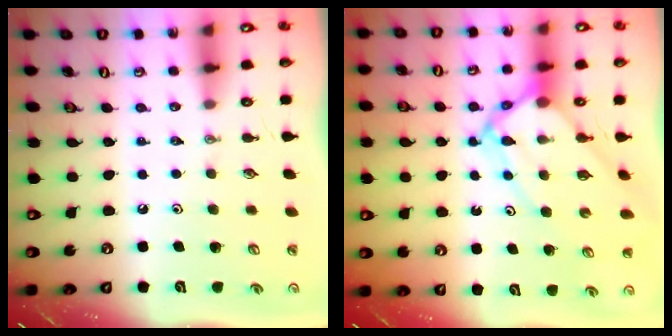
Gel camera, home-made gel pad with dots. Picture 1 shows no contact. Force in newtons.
{"total": 10.0, "press": 10.0, "slide": 0.7}